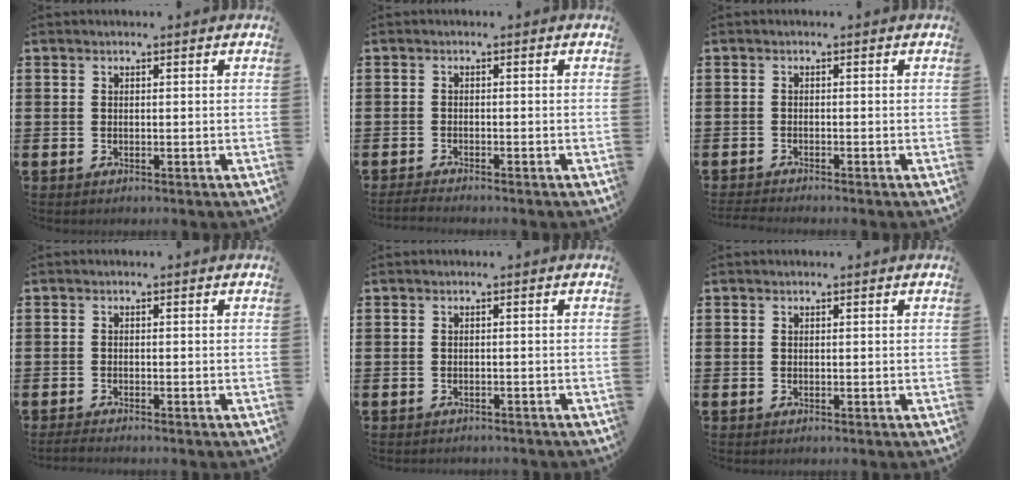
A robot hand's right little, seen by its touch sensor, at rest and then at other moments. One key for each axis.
{"total": 1.0, "fx": -0.9, "fy": 0.0, "fz": 0.4, "tx": -0.007, "ty": 0.000, "tz": -0.019}
{"total": 0.9, "fx": -0.8, "fy": -0.1, "fz": 0.2, "tx": -0.004, "ty": -0.002, "tz": -0.016}
{"total": 0.9, "fx": -0.8, "fy": 0.0, "fz": 0.5, "tx": -0.009, "ty": 0.000, "tz": -0.016}
{"total": 0.6, "fx": -0.6, "fy": 0.1, "fz": -0.1, "tx": -0.001, "ty": -0.001, "tz": -0.012}
{"total": 0.0}